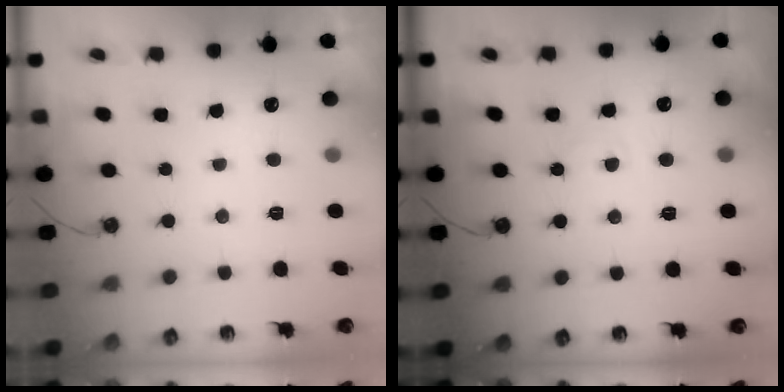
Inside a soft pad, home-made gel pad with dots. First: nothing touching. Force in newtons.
{"total": 1.9, "press": 1.9, "slide": 0.3}